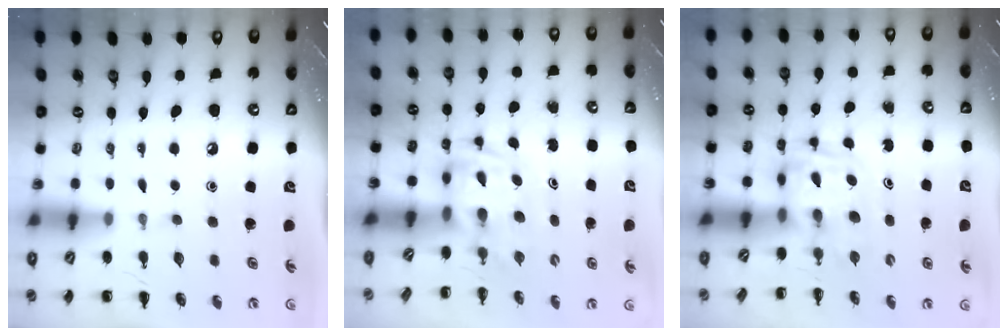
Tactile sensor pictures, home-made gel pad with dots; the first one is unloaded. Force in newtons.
{"total": 2.7, "press": 2.7, "slide": 0.5}
{"total": 2.7, "press": 2.7, "slide": 0.2}